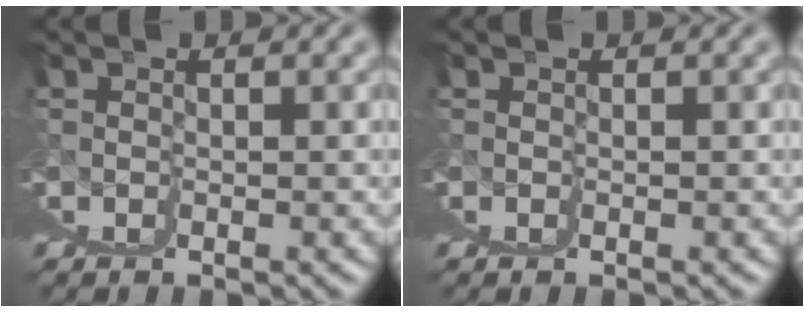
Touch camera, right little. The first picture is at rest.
{"total": 0.0}